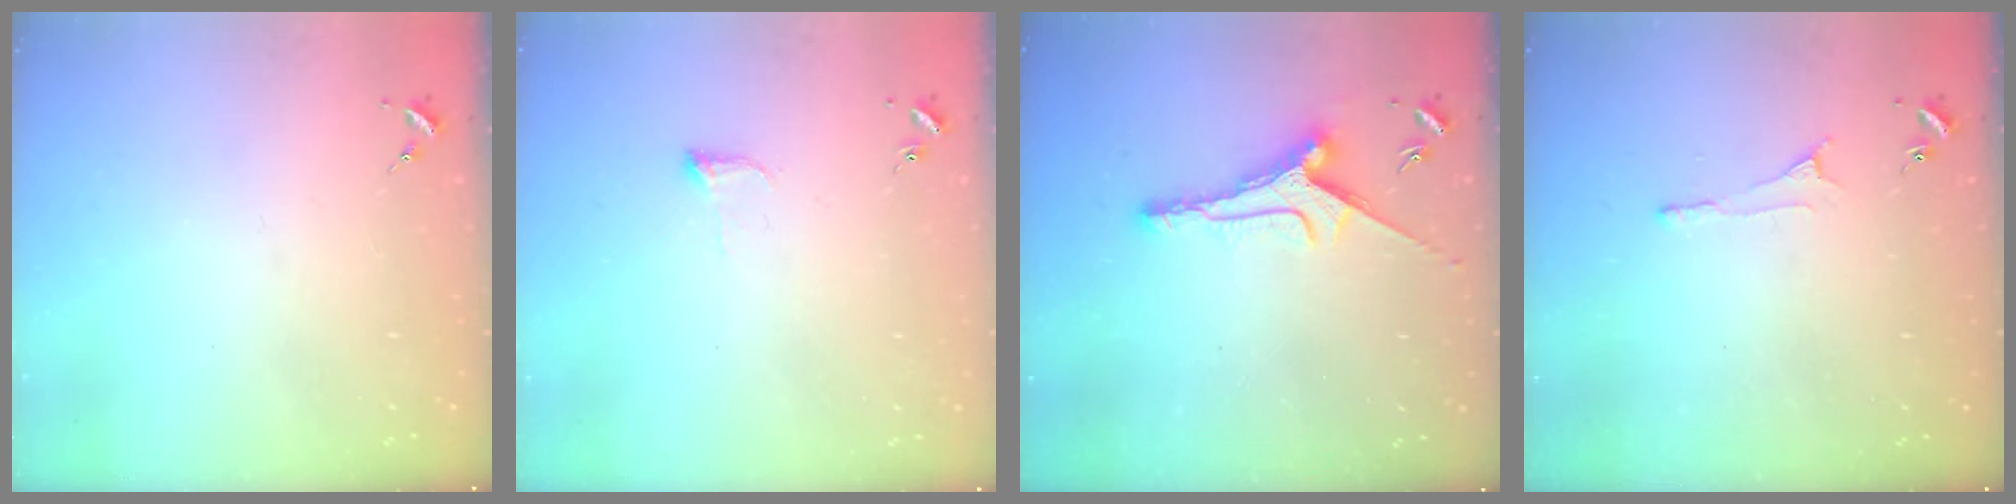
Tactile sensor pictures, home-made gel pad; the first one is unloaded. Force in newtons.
{"total": 4.5, "press": 4.5, "slide": 0.6}
{"total": 8.4, "press": 8.4, "slide": 0.3}
{"total": 4.1, "press": 4.1, "slide": 0.6}